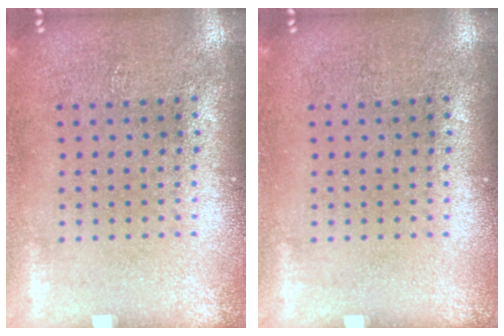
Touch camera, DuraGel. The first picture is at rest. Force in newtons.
{"total": 0.0}